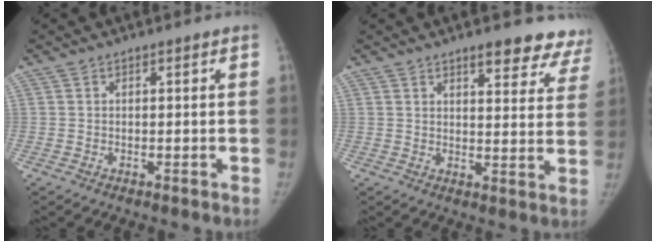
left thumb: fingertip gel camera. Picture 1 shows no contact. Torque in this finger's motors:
{"motor_torque": [0.71, -0.30, 0.63, -0.57, 0.06]}